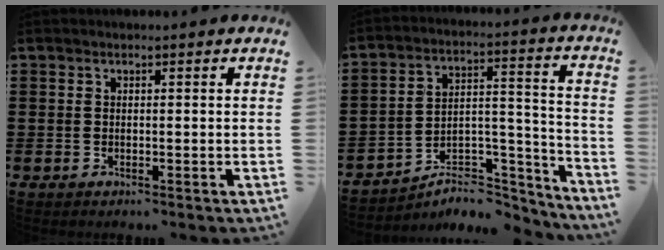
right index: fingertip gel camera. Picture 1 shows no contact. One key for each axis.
{"total": 5.4, "fx": -4.6, "fy": 2.2, "fz": 1.9, "tx": -0.032, "ty": 0.003, "tz": -0.088}